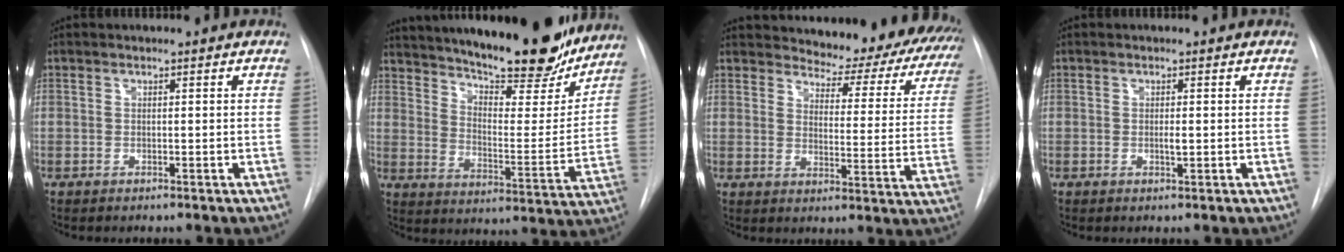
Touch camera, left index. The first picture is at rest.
{"total": 27.2, "force": [23.0, 6.1, 13.4], "torque": [-0.220, -0.032, 0.311]}
{"total": 21.9, "force": [20.2, 6.1, 6.0], "torque": [-0.064, -0.084, 0.217]}
{"total": 1.0, "force": [0.0, 0.2, 1.0], "torque": [-0.017, -0.002, 0.000]}